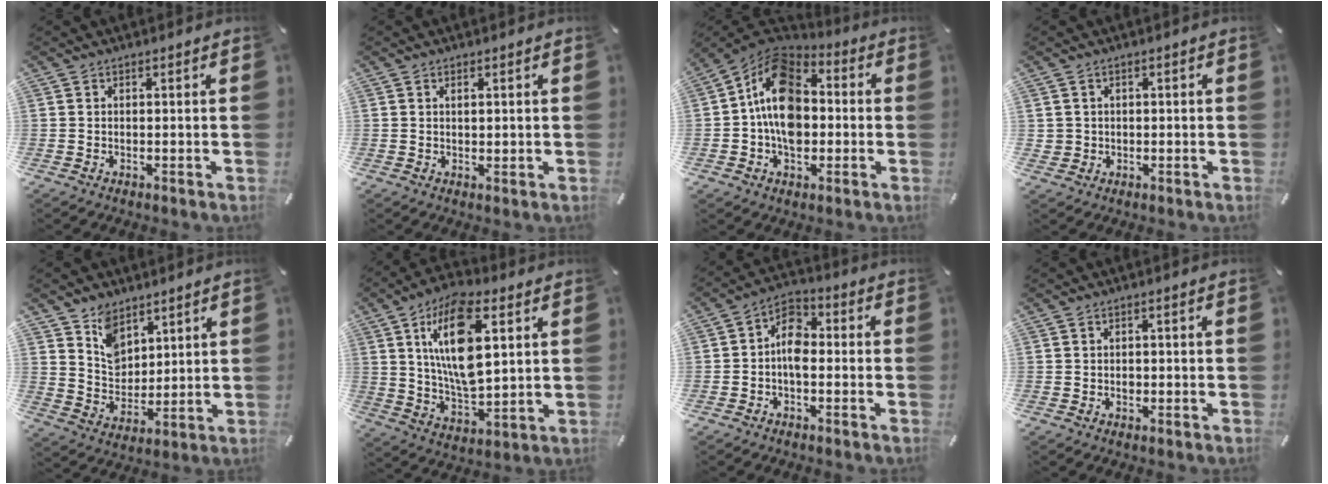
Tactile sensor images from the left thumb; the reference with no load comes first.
{"total": 1.1, "force": [0.4, 0.4, 1.0], "torque": [-0.020, 0.001, 0.006]}
{"total": 14.9, "force": [-1.6, 10.8, 10.1], "torque": [-0.187, 0.018, -0.034]}
{"total": 2.5, "force": [-0.1, 2.5, 0.1], "torque": [-0.005, 0.004, -0.003]}
{"total": 8.6, "force": [5.9, 6.0, 1.6], "torque": [-0.048, -0.032, 0.116]}
{"total": 17.7, "force": [6.5, 8.6, 14.0], "torque": [-0.274, -0.010, 0.107]}
{"total": 6.9, "force": [-1.7, 4.3, 5.2], "torque": [-0.102, 0.021, -0.030]}
{"total": 1.3, "force": [-0.2, 1.0, 0.8], "torque": [-0.019, 0.003, -0.005]}